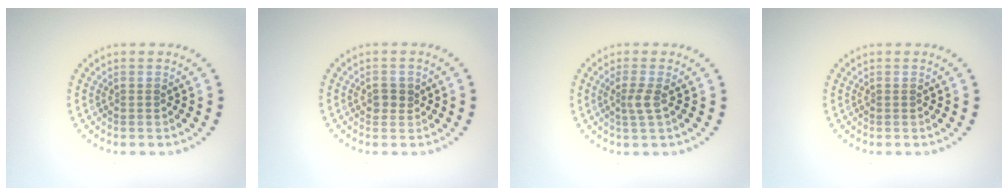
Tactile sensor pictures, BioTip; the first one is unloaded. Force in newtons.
{"total": 1.4, "press": 1.3, "slide": 0.5}
{"total": 1.6, "press": 1.2, "slide": 1.0}
{"total": 0.0}